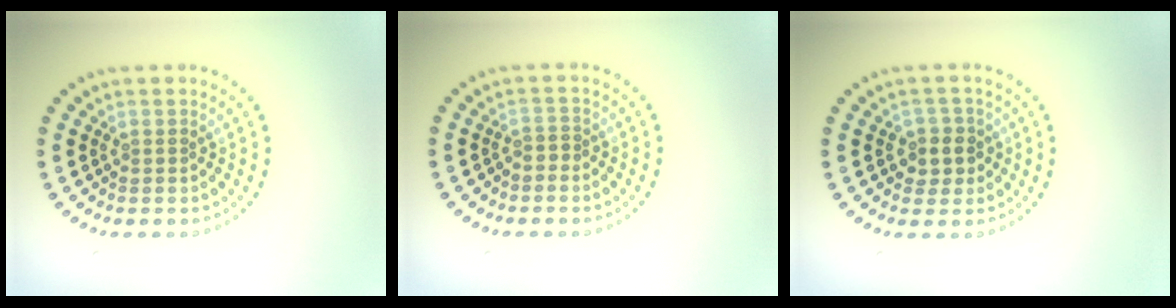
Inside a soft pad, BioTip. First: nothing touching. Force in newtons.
{"total": 0.6, "press": 0.4, "slide": 0.5}
{"total": 2.3, "press": 2.2, "slide": 0.9}